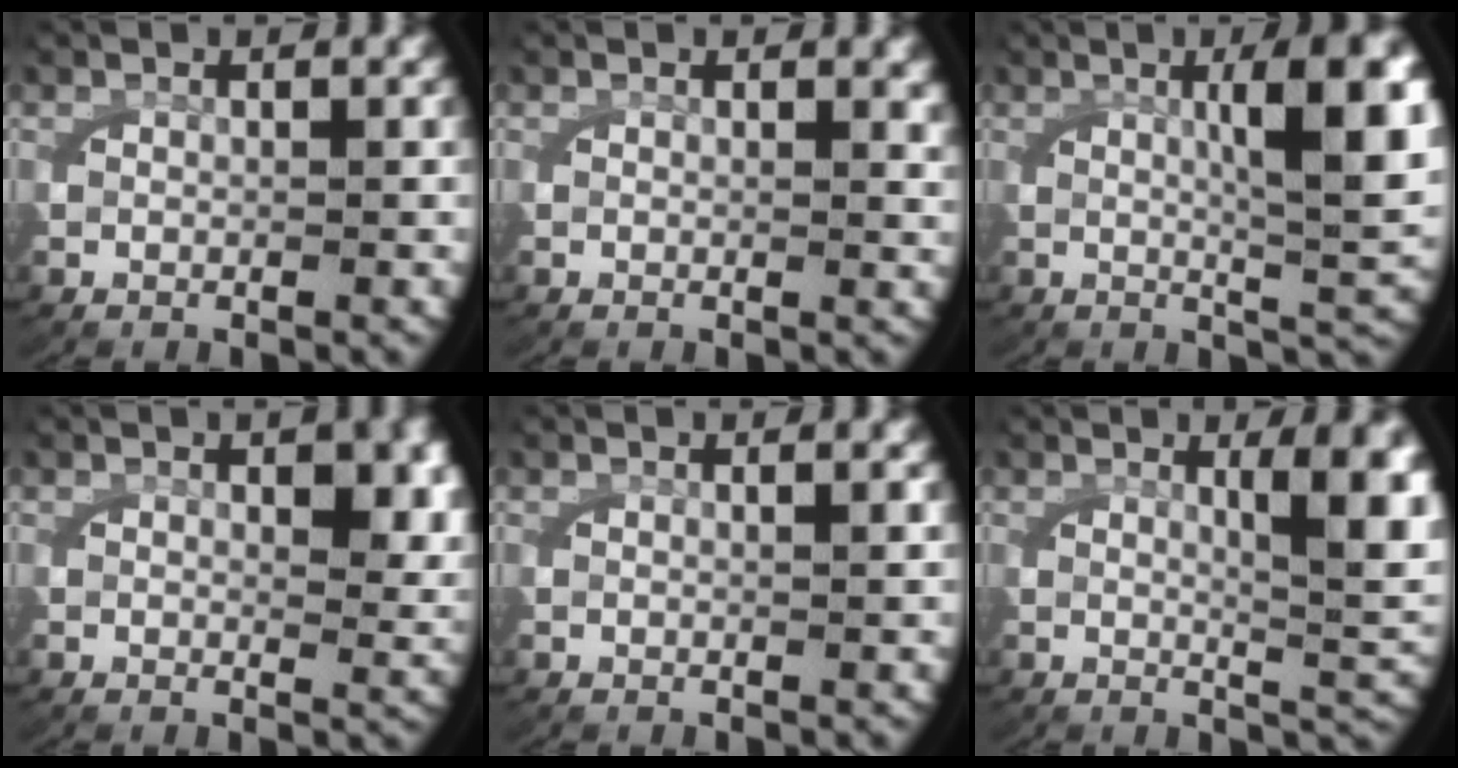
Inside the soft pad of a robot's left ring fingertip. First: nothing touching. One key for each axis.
{"total": 0.8, "fx": 0.5, "fy": -0.1, "fz": 0.5, "tx": -0.011, "ty": -0.004, "tz": 0.009}
{"total": 8.4, "fx": 1.9, "fy": 2.1, "fz": 8.0, "tx": -0.106, "ty": 0.010, "tz": 0.031}
{"total": 2.7, "fx": 0.8, "fy": 0.9, "fz": 2.4, "tx": -0.036, "ty": -0.011, "tz": 0.013}
{"total": 0.7, "fx": 0.2, "fy": -0.2, "fz": 0.6, "tx": -0.015, "ty": 0.002, "tz": 0.005}
{"total": 6.2, "fx": 1.4, "fy": 1.5, "fz": 5.9, "tx": -0.075, "ty": -0.006, "tz": 0.028}